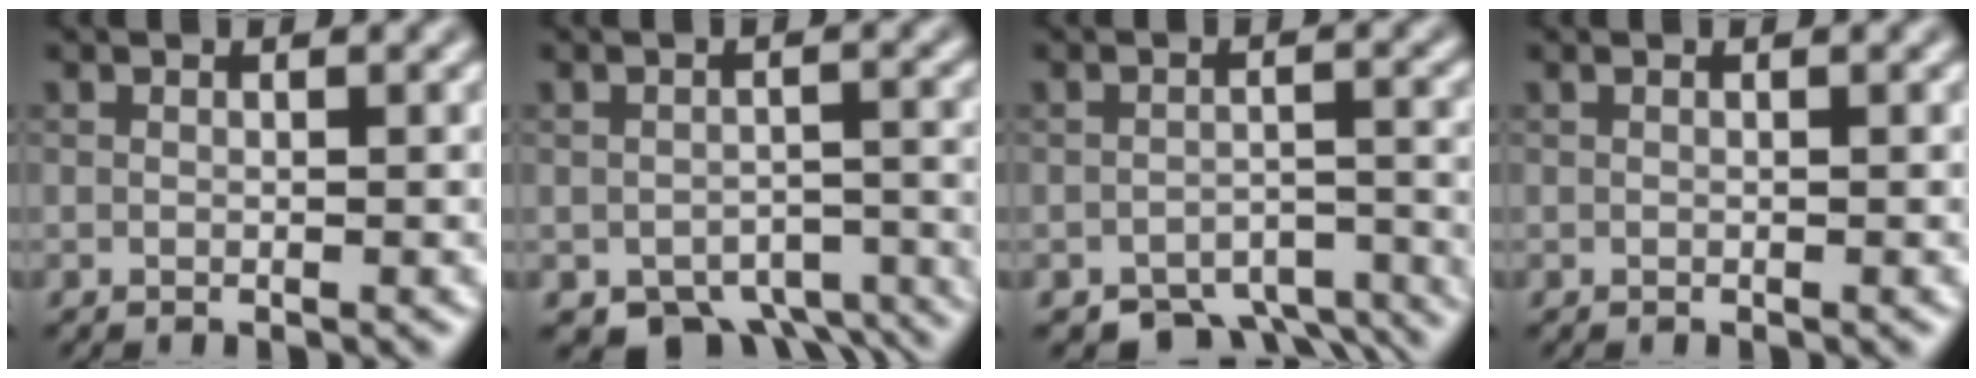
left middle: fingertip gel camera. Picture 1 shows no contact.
{"total": 5.9, "force": [-4.2, 3.0, 2.8], "torque": [-0.027, -0.022, -0.055]}
{"total": 6.5, "force": [-5.6, 2.4, 2.3], "torque": [-0.025, -0.018, -0.077]}
{"total": 0.0}